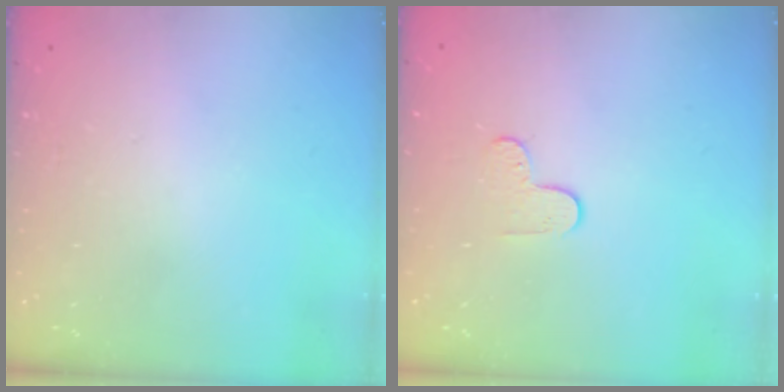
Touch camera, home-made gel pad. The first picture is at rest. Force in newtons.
{"total": 5.5, "press": 5.5, "slide": 0.5}